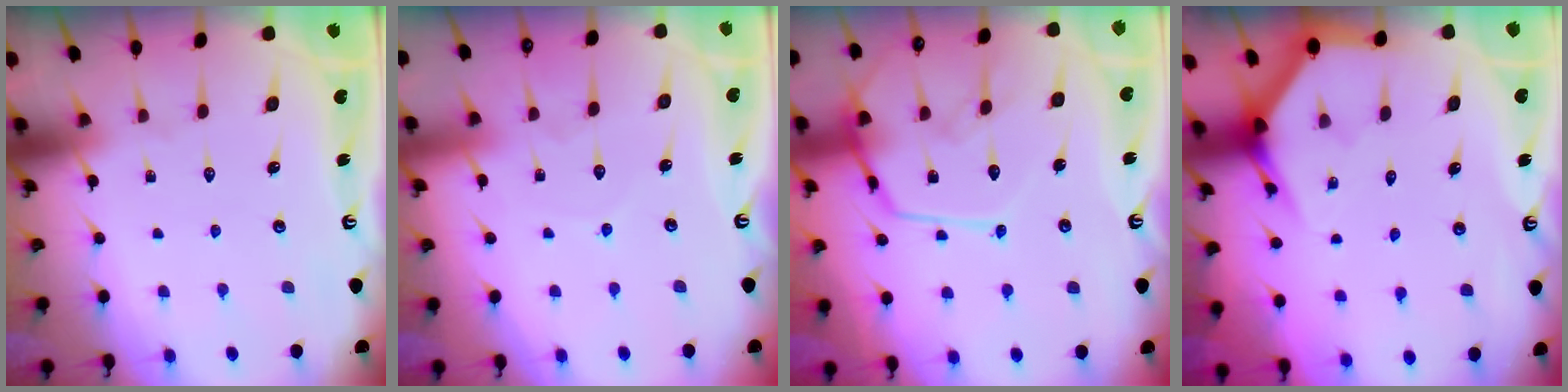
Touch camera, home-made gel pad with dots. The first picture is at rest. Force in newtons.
{"total": 5.0, "press": 5.0, "slide": 0.4}
{"total": 14.3, "press": 14.3, "slide": 1.1}
{"total": 3.8, "press": 3.8, "slide": 0.2}